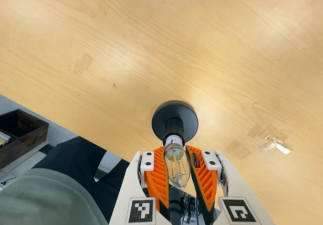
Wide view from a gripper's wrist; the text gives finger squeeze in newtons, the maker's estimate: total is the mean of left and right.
{"total": 18.2, "left": 18.0, "right": 18.4}